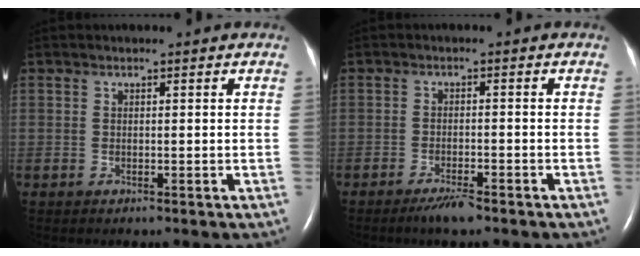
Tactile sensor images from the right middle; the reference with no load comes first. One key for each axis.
{"total": 3.4, "fx": -2.6, "fy": 0.3, "fz": 2.1, "tx": -0.046, "ty": -0.005, "tz": -0.046}